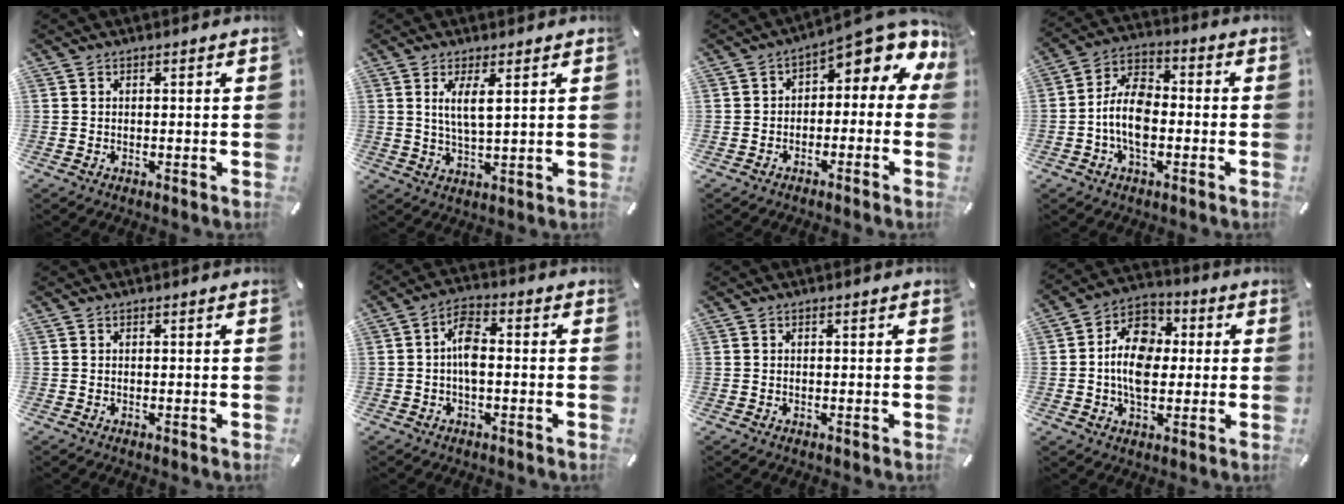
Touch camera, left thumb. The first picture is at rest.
{"total": 5.9, "force": [2.3, 1.6, 5.1], "torque": [-0.092, -0.006, 0.036]}
{"total": 6.4, "force": [3.4, 3.1, 4.5], "torque": [-0.064, -0.036, 0.054]}
{"total": 10.4, "force": [-2.7, 6.3, 7.8], "torque": [-0.160, 0.016, -0.048]}
{"total": 0.0}
{"total": 6.3, "force": [-0.6, 3.1, 5.5], "torque": [-0.111, 0.012, -0.012]}
{"total": 0.0}
{"total": 12.5, "force": [-0.8, 9.3, 8.3], "torque": [-0.156, 0.016, -0.016]}